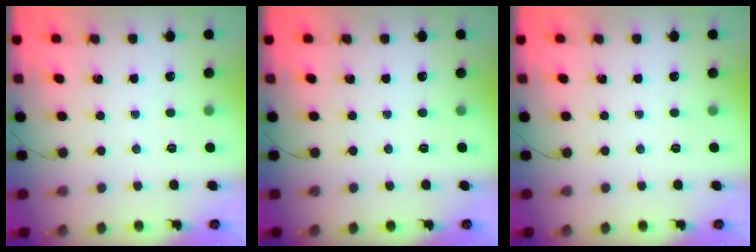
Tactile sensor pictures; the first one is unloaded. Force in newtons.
{"total": 0.0}
{"total": 0.0}